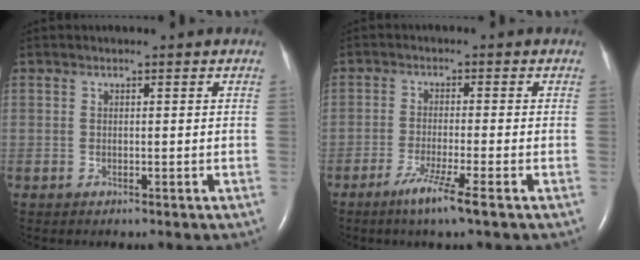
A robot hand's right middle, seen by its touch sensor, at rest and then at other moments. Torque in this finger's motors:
{"motor_torque": [0.74, -0.54, 0.07, 0.03]}